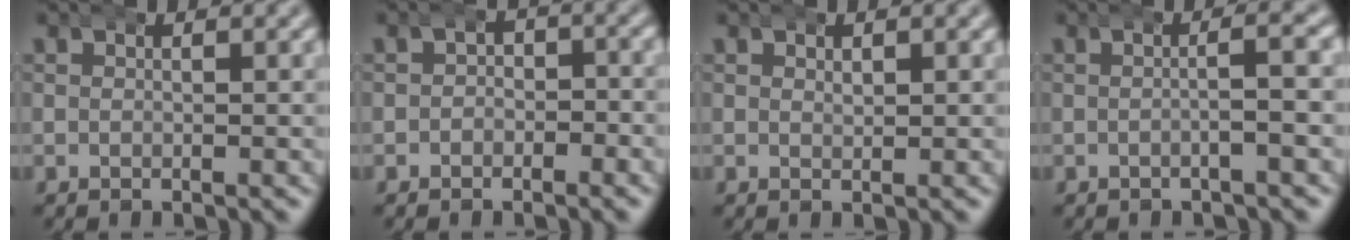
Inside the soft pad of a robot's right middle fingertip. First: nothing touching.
{"total": 1.8, "force": [-0.9, 1.5, 0.5], "torque": [0.007, 0.000, -0.024]}
{"total": 0.7, "force": [0.3, 0.4, 0.4], "torque": [-0.001, -0.001, 0.004]}
{"total": 2.1, "force": [-0.1, 0.0, 2.1], "torque": [-0.021, 0.014, -0.012]}